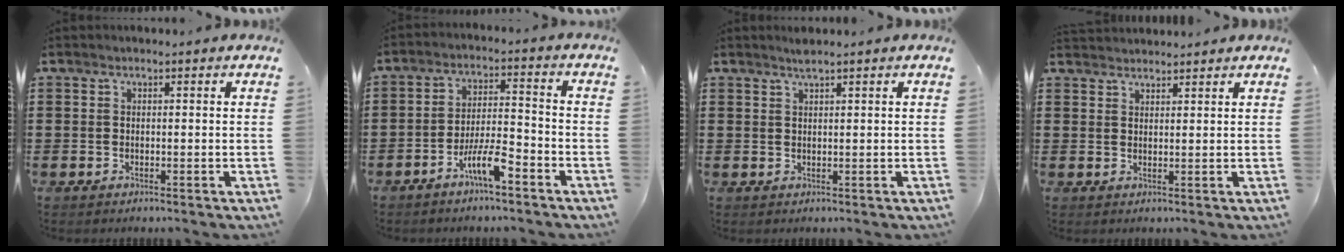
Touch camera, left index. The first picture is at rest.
{"total": 6.8, "force": [-4.4, 1.3, 5.0], "torque": [-0.109, 0.002, -0.085]}
{"total": 1.6, "force": [1.3, 0.0, 0.9], "torque": [-0.019, -0.001, 0.024]}
{"total": 2.0, "force": [2.0, 0.2, -0.1], "torque": [-0.003, -0.001, 0.039]}